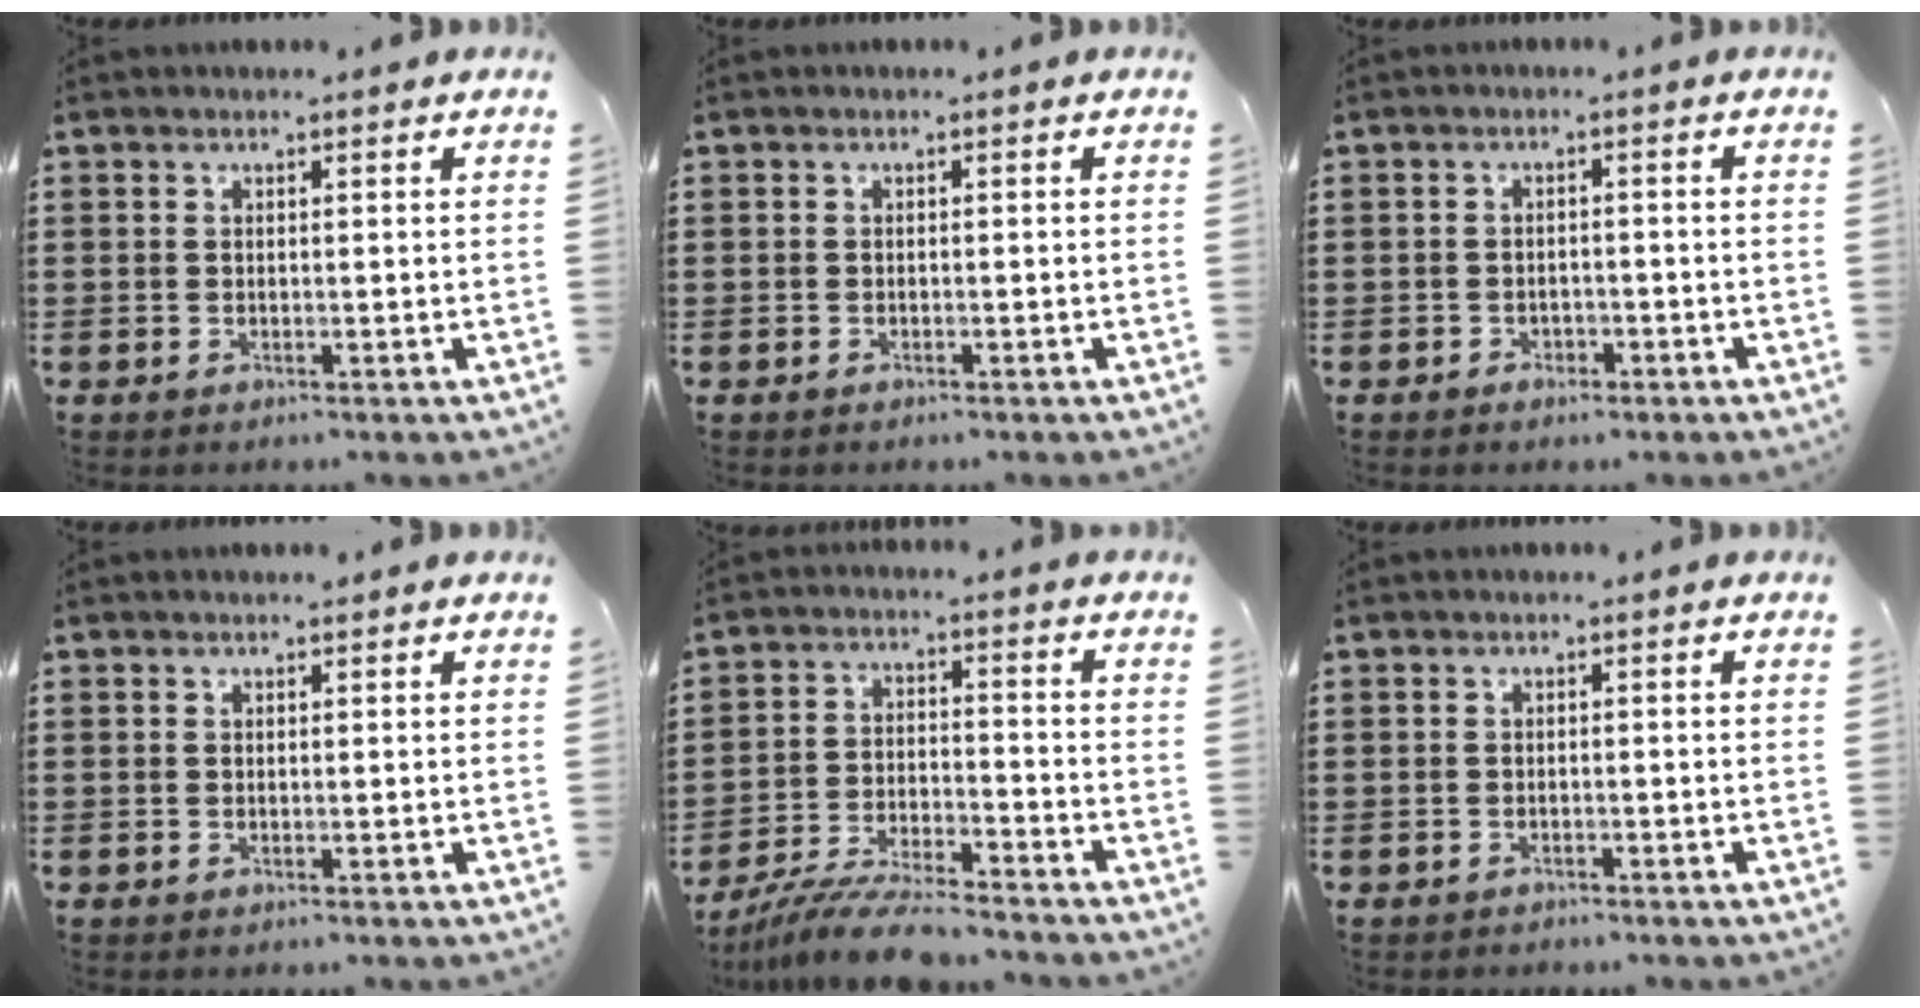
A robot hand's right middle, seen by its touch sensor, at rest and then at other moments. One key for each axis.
{"total": 0.6, "fx": -0.5, "fy": 0.0, "fz": 0.1, "tx": -0.006, "ty": -0.003, "tz": -0.010}
{"total": 1.5, "fx": -1.4, "fy": 0.6, "fz": 0.1, "tx": -0.010, "ty": -0.001, "tz": -0.030}
{"total": 0.0}
{"total": 8.3, "fx": -7.9, "fy": 0.5, "fz": 2.6, "tx": -0.052, "ty": 0.004, "tz": -0.150}
{"total": 0.9, "fx": -0.9, "fy": 0.3, "fz": -0.1, "tx": -0.001, "ty": 0.001, "tz": -0.019}